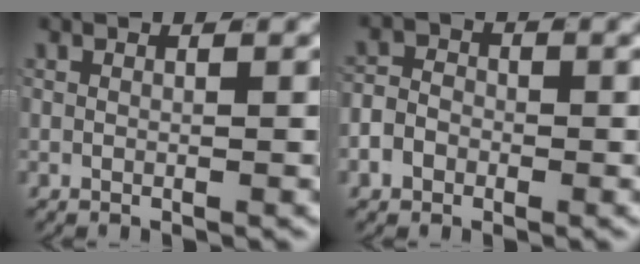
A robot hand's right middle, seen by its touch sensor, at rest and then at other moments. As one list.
[{"total": 3.3, "force": [-1.2, 2.8, 1.4], "torque": [-0.021, 0.000, -0.025]}]